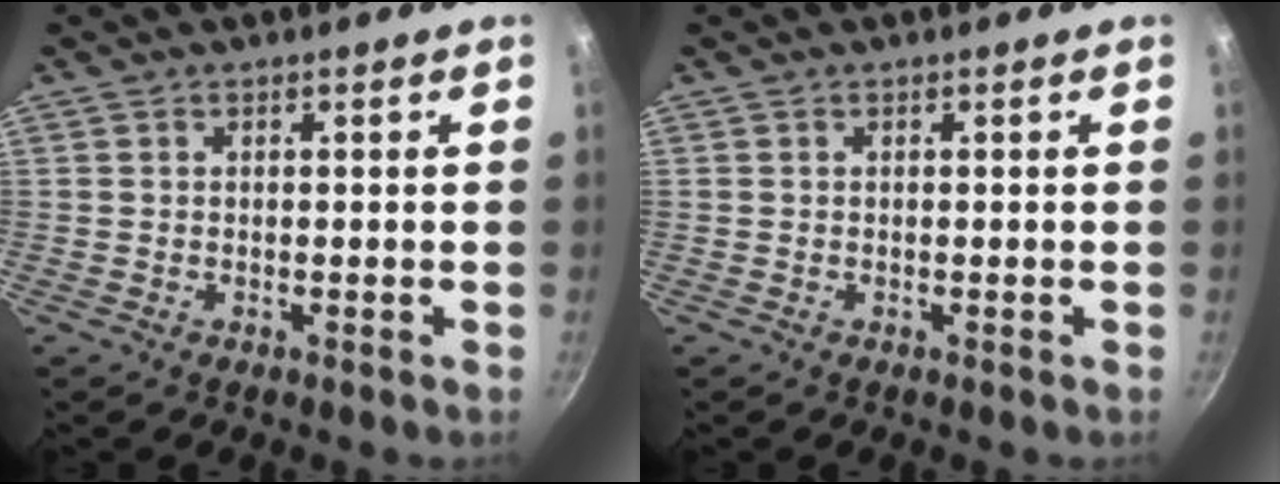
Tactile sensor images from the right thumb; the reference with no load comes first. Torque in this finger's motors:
{"motor_torque": [0.01, -0.01, 0.13, 0.13, 0.02]}